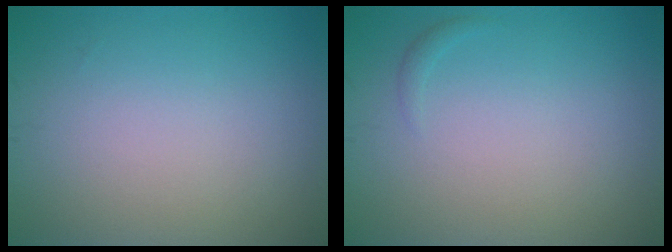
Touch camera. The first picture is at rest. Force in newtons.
{"total": 0.5, "press": 0.5, "slide": 0.1}